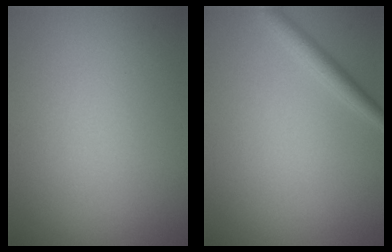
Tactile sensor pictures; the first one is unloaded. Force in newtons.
{"total": 2.0, "press": 2.0, "slide": 0.1}